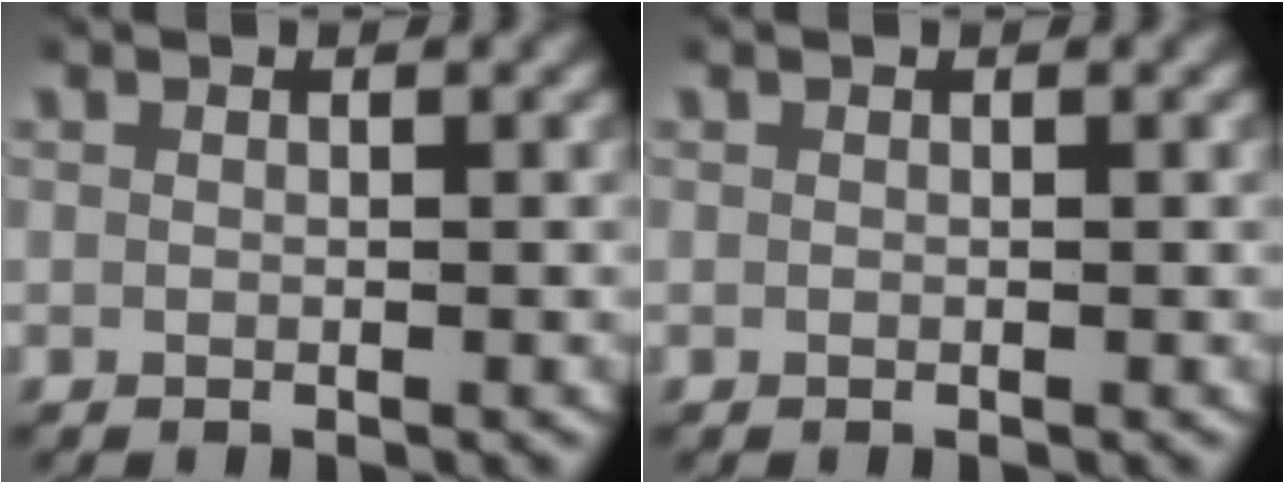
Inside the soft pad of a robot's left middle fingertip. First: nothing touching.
{"total": 0.0}